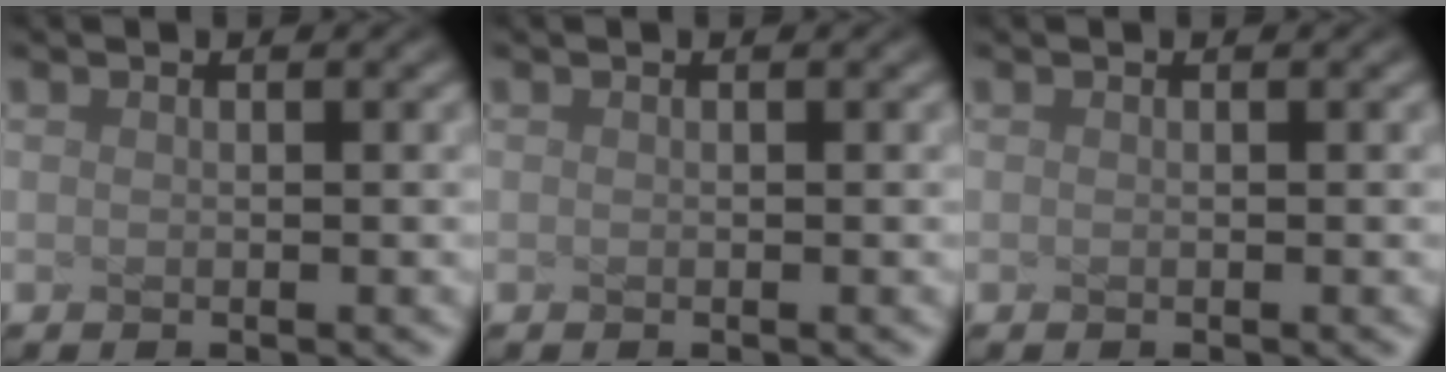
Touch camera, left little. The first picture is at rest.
{"total": 0.0}
{"total": 0.0}